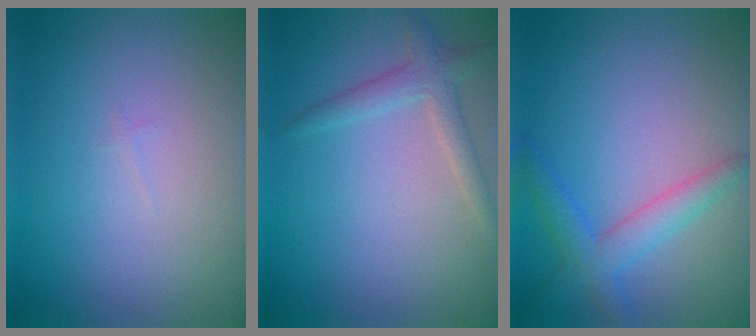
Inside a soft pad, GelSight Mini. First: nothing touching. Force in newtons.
{"total": 2.1, "press": 2.1, "slide": 0.0}
{"total": 2.2, "press": 2.2, "slide": 0.2}